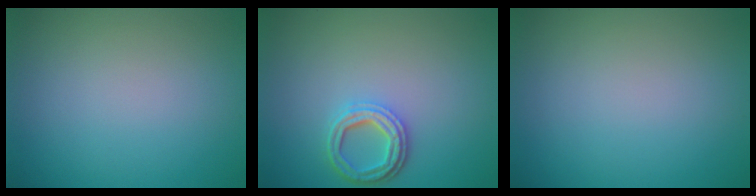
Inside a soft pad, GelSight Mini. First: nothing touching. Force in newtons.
{"total": 3.2, "press": 2.8, "slide": 1.6}
{"total": 0.0}